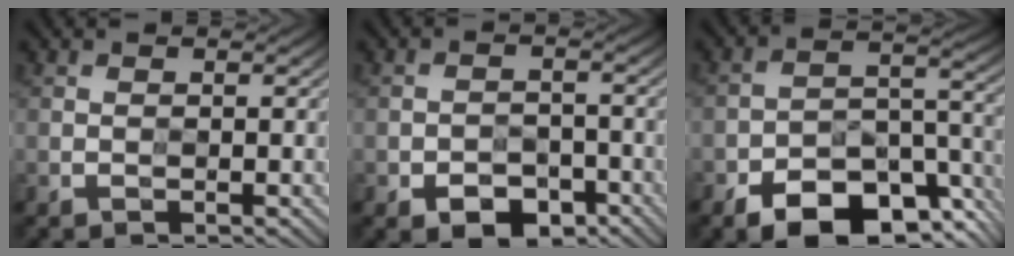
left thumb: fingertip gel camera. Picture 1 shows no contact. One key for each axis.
{"total": 5.1, "fx": -3.0, "fy": 3.0, "fz": 2.8, "tx": -0.042, "ty": -0.005, "tz": -0.052}
{"total": 12.2, "fx": -7.6, "fy": 5.9, "fz": 7.6, "tx": -0.123, "ty": -0.011, "tz": -0.130}